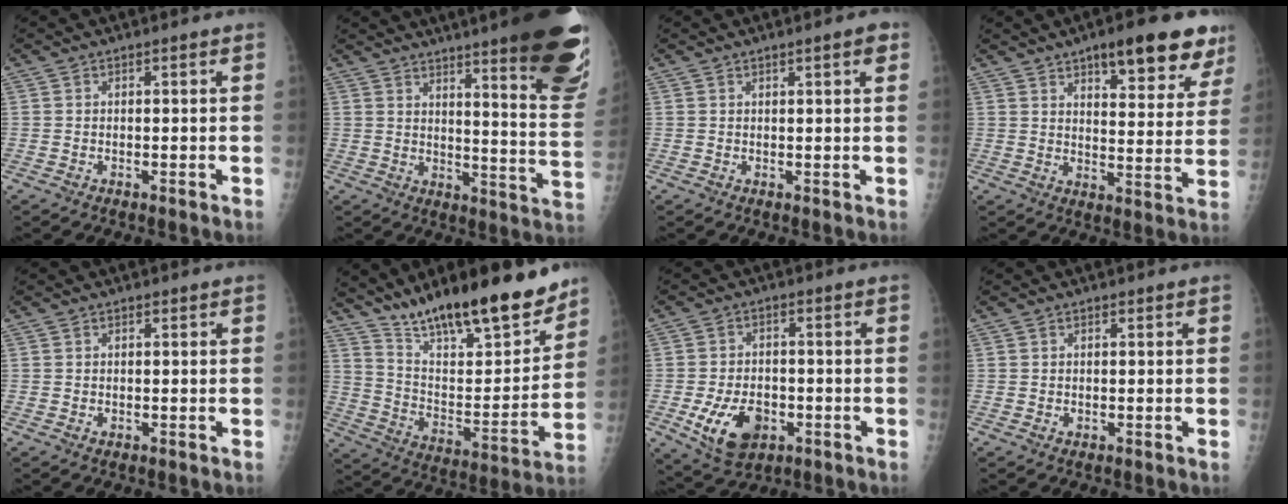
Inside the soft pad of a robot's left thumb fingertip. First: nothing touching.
{"total": 25.0, "force": [16.7, 3.3, 18.3], "torque": [-0.199, -0.102, 0.212]}
{"total": 2.4, "force": [1.3, 0.3, 2.0], "torque": [-0.025, -0.003, 0.017]}
{"total": 16.0, "force": [10.3, 5.5, 11.0], "torque": [-0.098, -0.049, 0.141]}
{"total": 0.7, "force": [0.2, 0.6, 0.3], "torque": [-0.001, 0.000, 0.003]}
{"total": 23.6, "force": [18.2, 6.2, 13.7], "torque": [-0.181, -0.092, 0.305]}
{"total": 10.1, "force": [-3.3, 6.7, 6.8], "torque": [-0.104, 0.004, -0.045]}
{"total": 0.7, "force": [0.2, 0.6, 0.3], "torque": [0.000, -0.001, 0.004]}